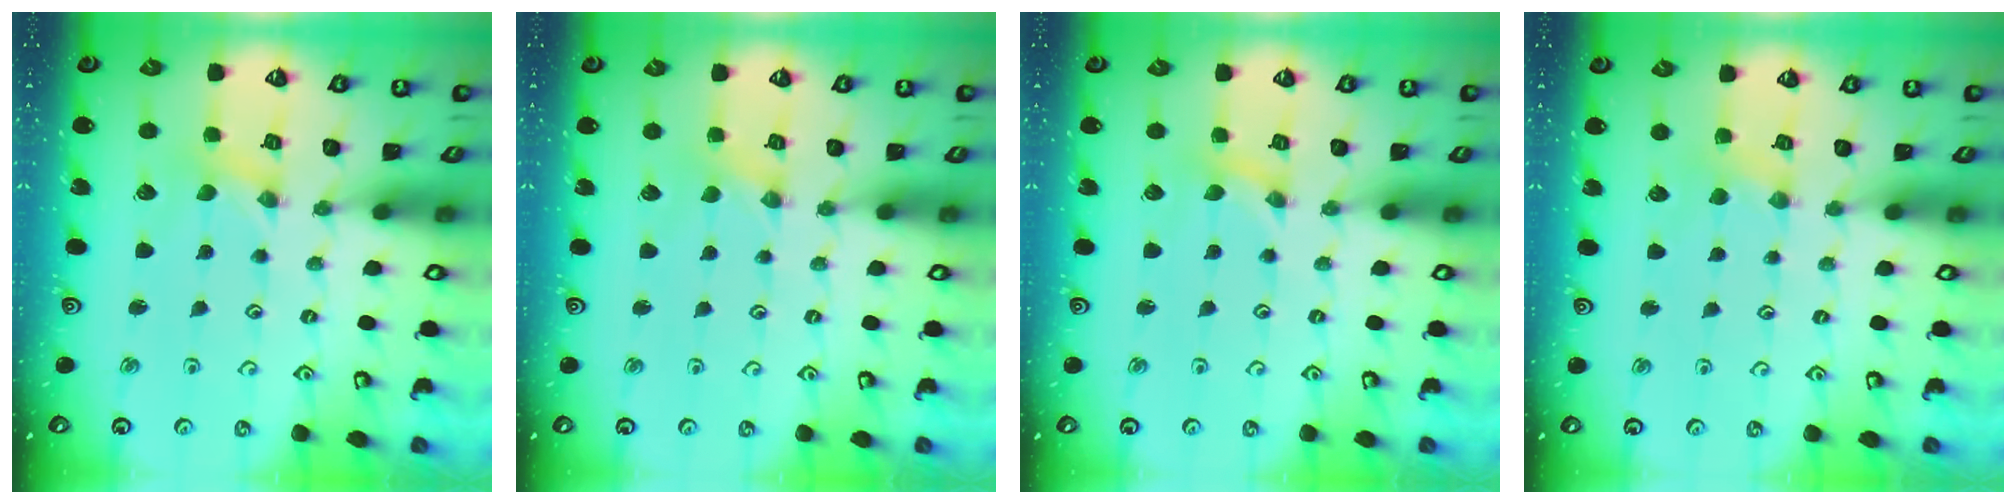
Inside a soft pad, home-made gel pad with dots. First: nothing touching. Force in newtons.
{"total": 0.0}
{"total": 0.0}
{"total": 2.9, "press": 2.9, "slide": 0.4}